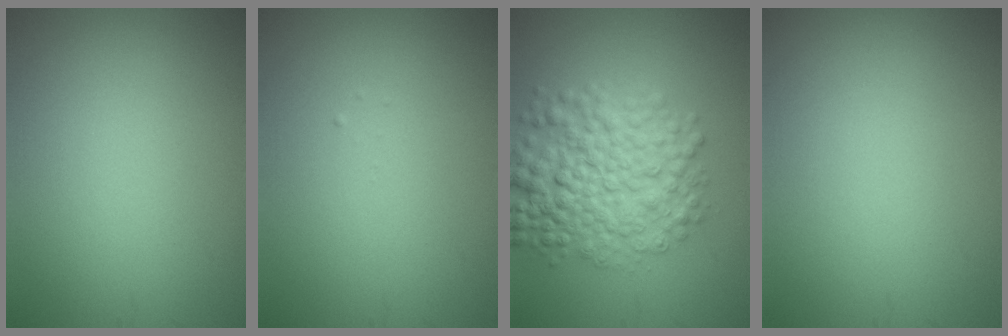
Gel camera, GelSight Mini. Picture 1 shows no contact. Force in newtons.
{"total": 0.0}
{"total": 7.4, "press": 7.4, "slide": 0.1}
{"total": 0.0}